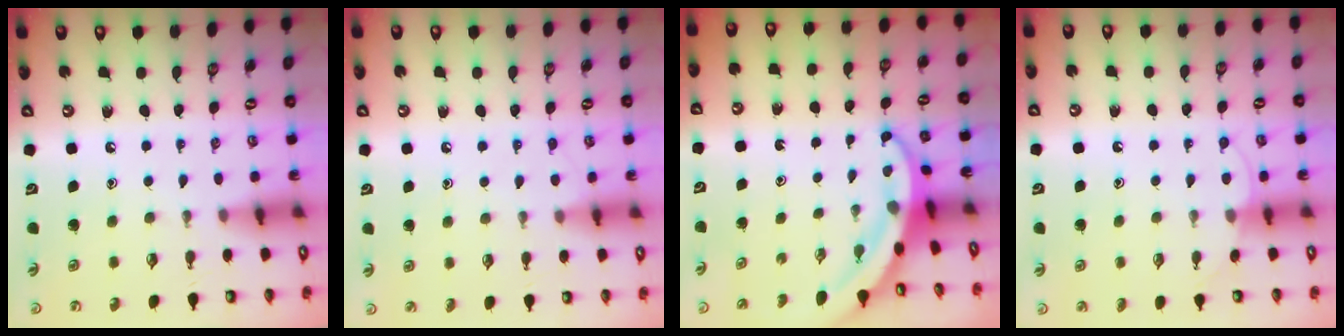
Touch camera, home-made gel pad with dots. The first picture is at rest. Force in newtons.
{"total": 6.1, "press": 6.1, "slide": 0.7}
{"total": 4.0, "press": 3.9, "slide": 0.5}
{"total": 6.1, "press": 6.1, "slide": 0.6}